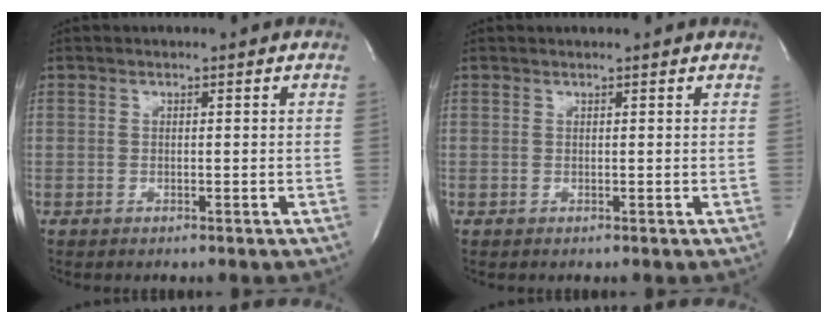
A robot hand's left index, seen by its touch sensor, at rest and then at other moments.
{"total": 1.6, "force": [1.5, 0.1, 0.3], "torque": [-0.012, 0.012, 0.016]}